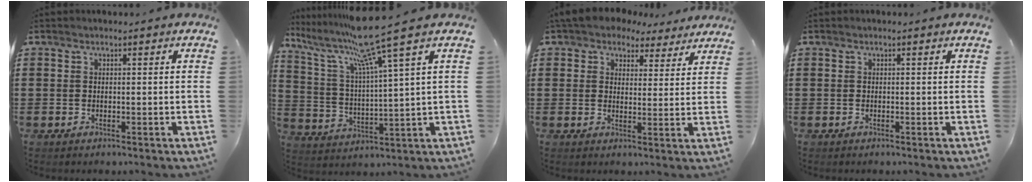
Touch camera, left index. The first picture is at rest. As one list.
[{"total": 11.4, "force": [8.4, -0.4, 7.6], "torque": [-0.177, -0.040, 0.135]}, {"total": 5.1, "force": [4.4, 2.1, 1.3], "torque": [-0.047, -0.008, 0.081]}, {"total": 0.0}]